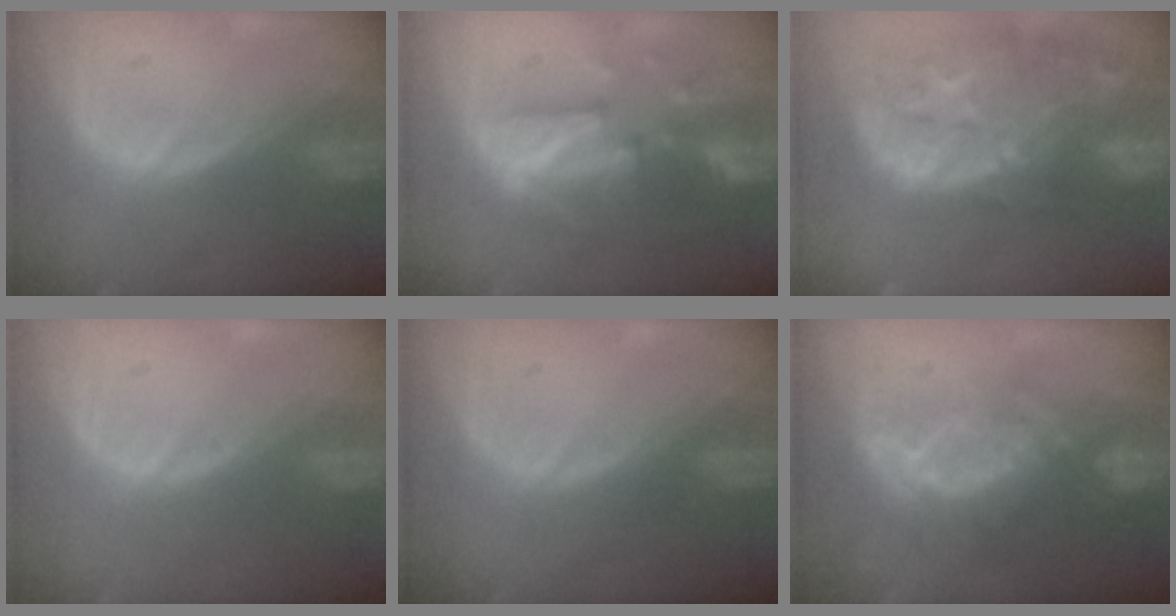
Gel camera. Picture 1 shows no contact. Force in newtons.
{"total": 9.8, "press": 8.6, "slide": 4.7}
{"total": 15.1, "press": 12.1, "slide": 9.0}
{"total": 0.0}
{"total": 0.0}
{"total": 9.5, "press": 8.3, "slide": 4.7}